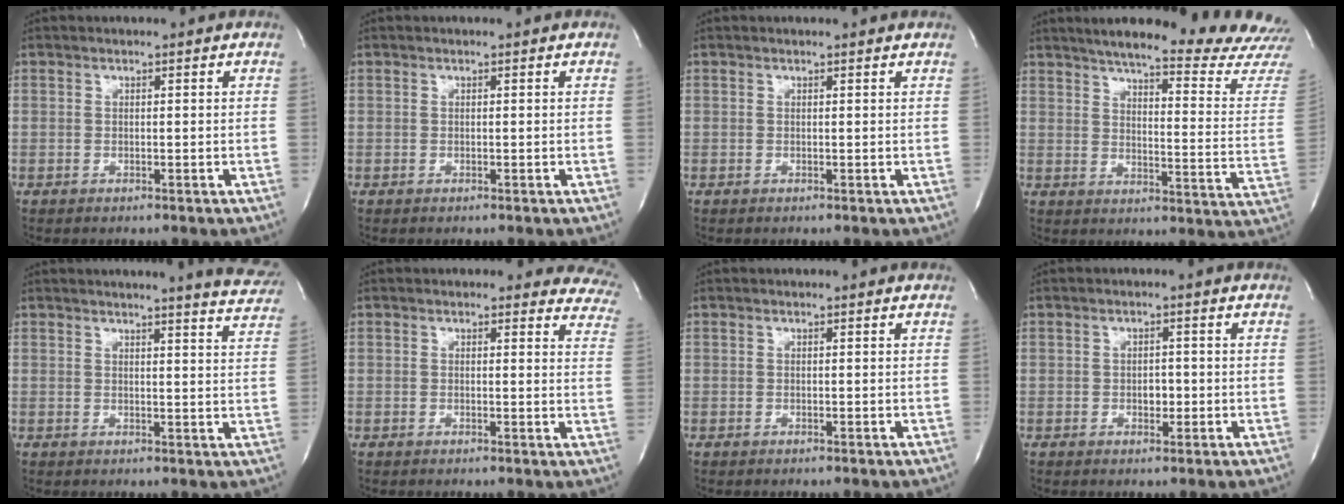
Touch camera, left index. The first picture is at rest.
{"total": 0.0}
{"total": 0.9, "force": [0.8, 0.4, 0.0], "torque": [-0.012, 0.004, -0.001]}
{"total": 24.8, "force": [22.7, 0.3, 10.0], "torque": [-0.150, -0.113, 0.267]}
{"total": 8.4, "force": [8.1, 0.4, 2.2], "torque": [-0.016, -0.048, 0.061]}
{"total": 8.9, "force": [8.2, 3.3, 0.9], "torque": [0.041, -0.044, 0.037]}
{"total": 0.0}
{"total": 2.0, "force": [-1.2, 1.1, 1.1], "torque": [-0.016, -0.006, -0.016]}